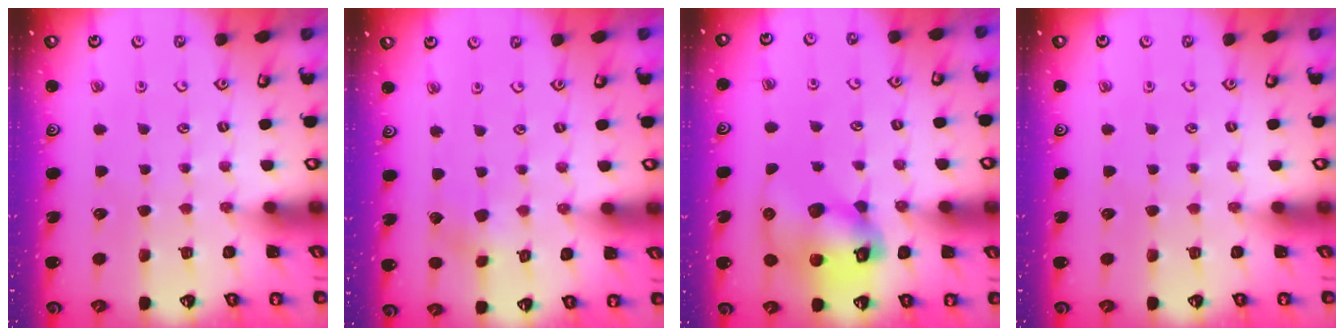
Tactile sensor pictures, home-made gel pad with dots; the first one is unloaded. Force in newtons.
{"total": 2.6, "press": 2.5, "slide": 0.8}
{"total": 13.8, "press": 13.6, "slide": 2.1}
{"total": 0.0}